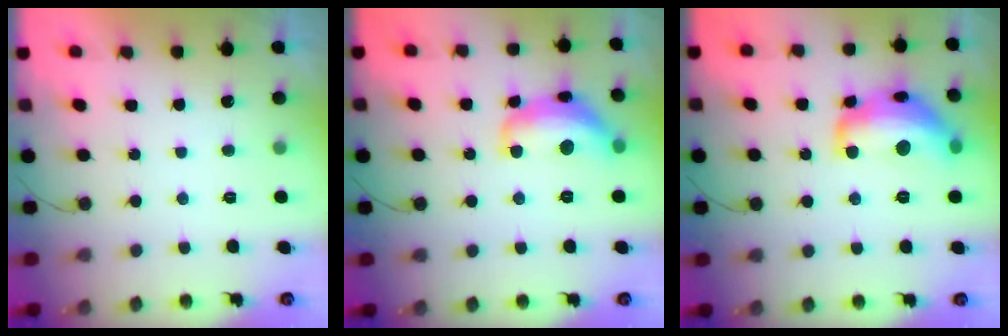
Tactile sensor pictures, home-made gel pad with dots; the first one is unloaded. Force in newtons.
{"total": 13.9, "press": 13.8, "slide": 1.0}
{"total": 16.6, "press": 16.6, "slide": 1.0}